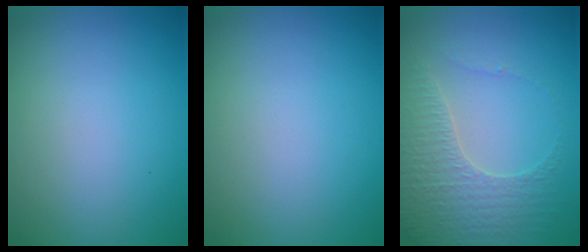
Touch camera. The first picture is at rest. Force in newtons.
{"total": 0.0}
{"total": 3.2, "press": 3.1, "slide": 0.8}